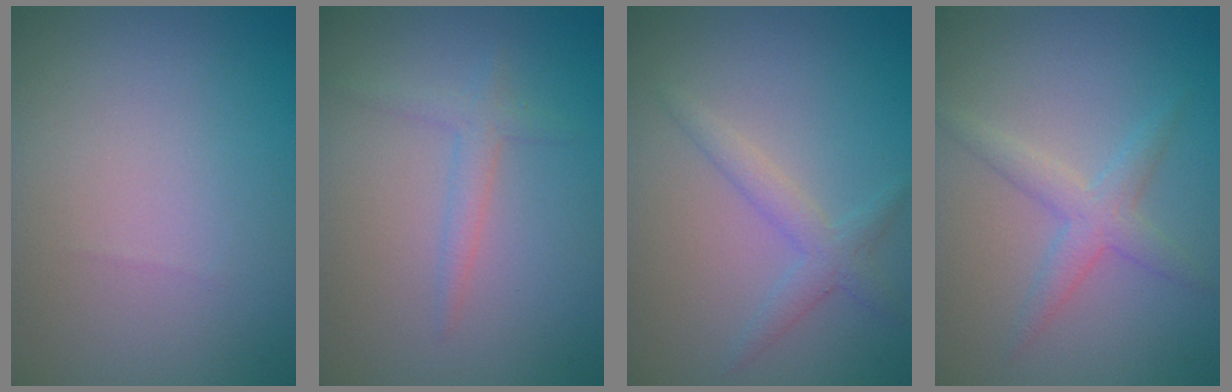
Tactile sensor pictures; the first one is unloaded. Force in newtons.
{"total": 1.6, "press": 1.6, "slide": 0.1}
{"total": 2.1, "press": 2.1, "slide": 0.1}
{"total": 2.5, "press": 2.5, "slide": 0.1}